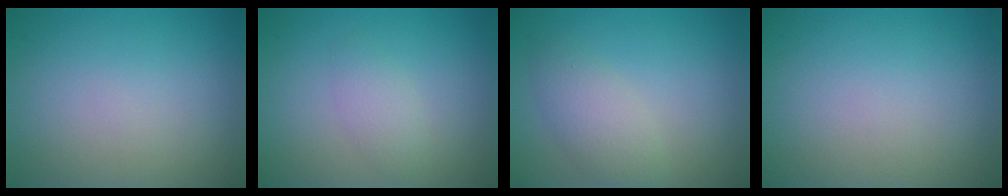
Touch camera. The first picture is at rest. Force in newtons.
{"total": 1.7, "press": 1.7, "slide": 0.1}
{"total": 3.0, "press": 3.0, "slide": 0.1}
{"total": 0.0}